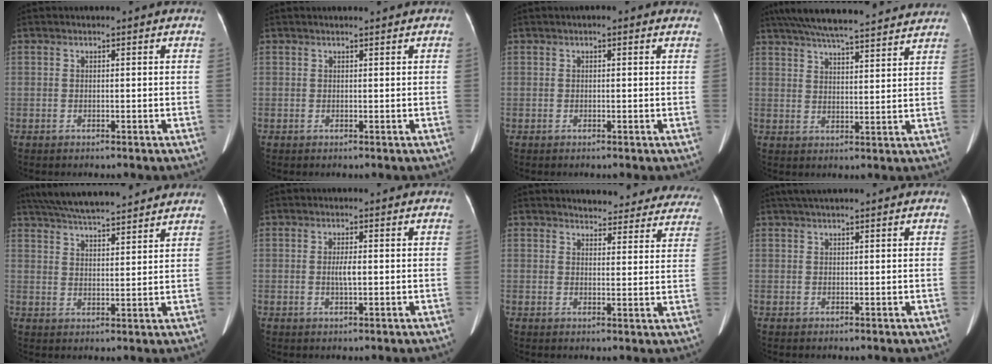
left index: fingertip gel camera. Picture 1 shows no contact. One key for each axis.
{"total": 1.4, "fx": 1.2, "fy": 0.1, "fz": 0.6, "tx": -0.005, "ty": 0.012, "tz": 0.019}
{"total": 1.7, "fx": 1.1, "fy": 0.6, "fz": 1.2, "tx": -0.015, "ty": 0.016, "tz": 0.010}
{"total": 22.7, "fx": 20.3, "fy": 2.9, "fz": 9.7, "tx": -0.167, "ty": 0.034, "tz": 0.277}
{"total": 16.6, "fx": 14.8, "fy": 2.2, "fz": 7.3, "tx": -0.129, "ty": 0.039, "tz": 0.221}
{"total": 2.0, "fx": -0.1, "fy": 0.3, "fz": 2.0, "tx": -0.042, "ty": -0.003, "tz": -0.001}
{"total": 16.7, "fx": 15.7, "fy": 4.6, "fz": 3.2, "tx": -0.006, "ty": -0.028, "tz": 0.162}
{"total": 4.6, "fx": 3.8, "fy": 0.0, "fz": 2.6, "tx": -0.040, "ty": 0.035, "tz": 0.065}